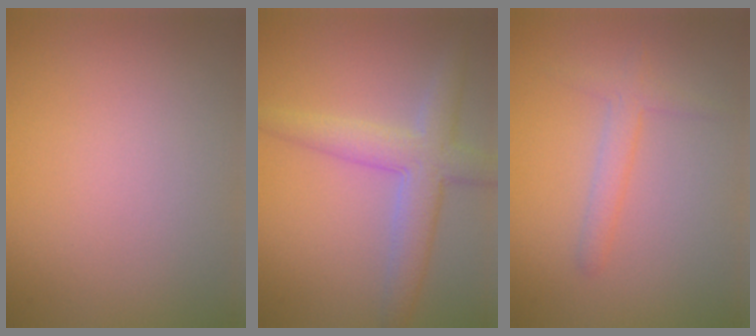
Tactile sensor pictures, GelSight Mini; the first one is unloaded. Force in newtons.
{"total": 4.7, "press": 4.7, "slide": 0.3}
{"total": 1.8, "press": 1.8, "slide": 0.1}